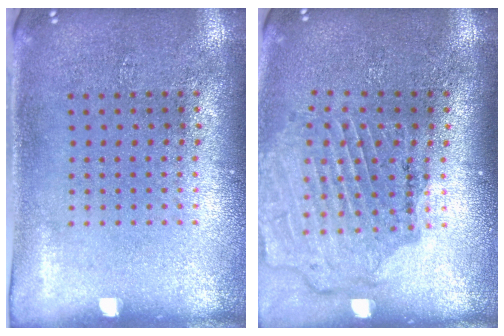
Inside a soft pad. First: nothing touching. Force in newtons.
{"total": 1.6, "press": 1.6, "slide": 0.0}